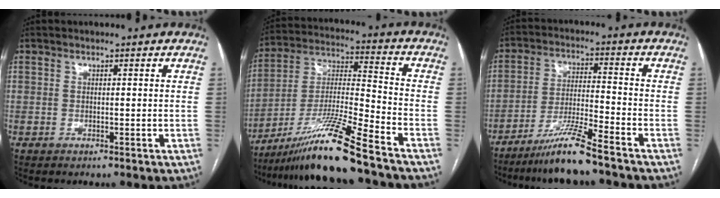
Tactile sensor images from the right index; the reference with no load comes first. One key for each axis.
{"total": 15.6, "fx": -12.0, "fy": -1.3, "fz": 10.0, "tx": -0.195, "ty": -0.015, "tz": -0.217}
{"total": 9.0, "fx": -7.1, "fy": -0.6, "fz": 5.5, "tx": -0.103, "ty": -0.026, "tz": -0.134}